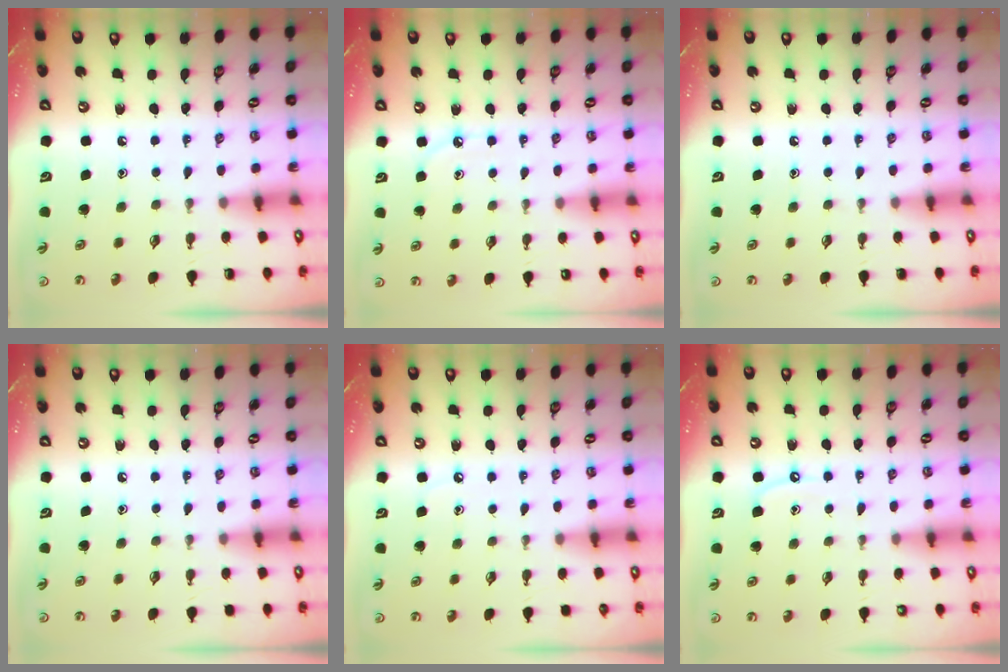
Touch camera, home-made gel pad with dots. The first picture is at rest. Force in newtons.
{"total": 4.9, "press": 4.8, "slide": 0.4}
{"total": 0.0}
{"total": 2.9, "press": 2.9, "slide": 0.5}
{"total": 3.1, "press": 3.0, "slide": 0.4}
{"total": 6.6, "press": 6.5, "slide": 0.6}